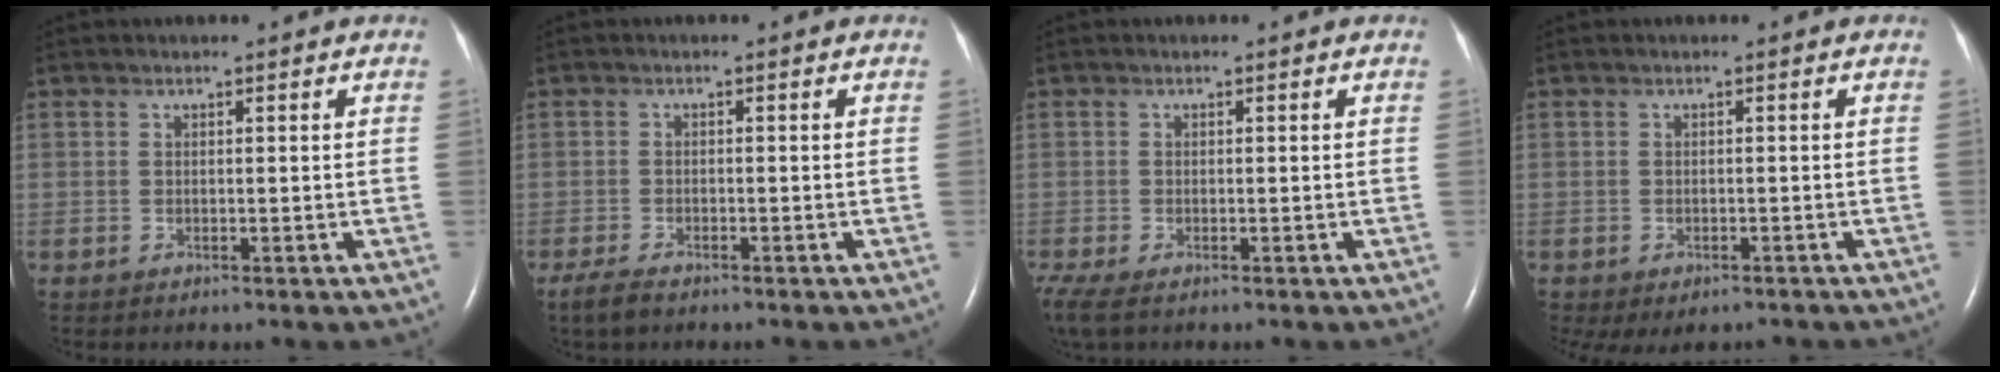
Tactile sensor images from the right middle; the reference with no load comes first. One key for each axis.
{"total": 2.8, "fx": -2.2, "fy": 0.8, "fz": 1.6, "tx": -0.042, "ty": -0.008, "tz": -0.037}
{"total": 4.1, "fx": -2.7, "fy": 1.5, "fz": 2.6, "tx": -0.064, "ty": -0.015, "tz": -0.050}
{"total": 5.1, "fx": -3.9, "fy": 2.6, "fz": 2.0, "tx": -0.022, "ty": 0.003, "tz": -0.049}